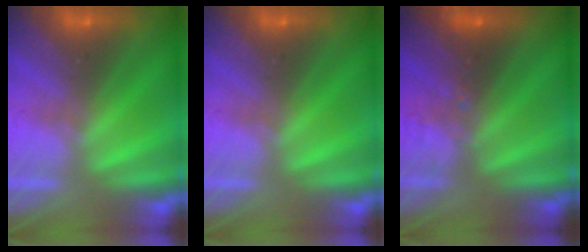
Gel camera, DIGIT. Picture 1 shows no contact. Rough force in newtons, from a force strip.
{"total": 0.0}
{"total": 2.9}